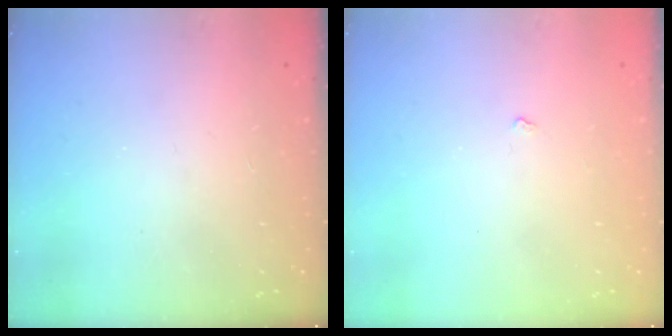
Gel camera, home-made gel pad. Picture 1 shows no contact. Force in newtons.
{"total": 2.4, "press": 2.3, "slide": 0.4}